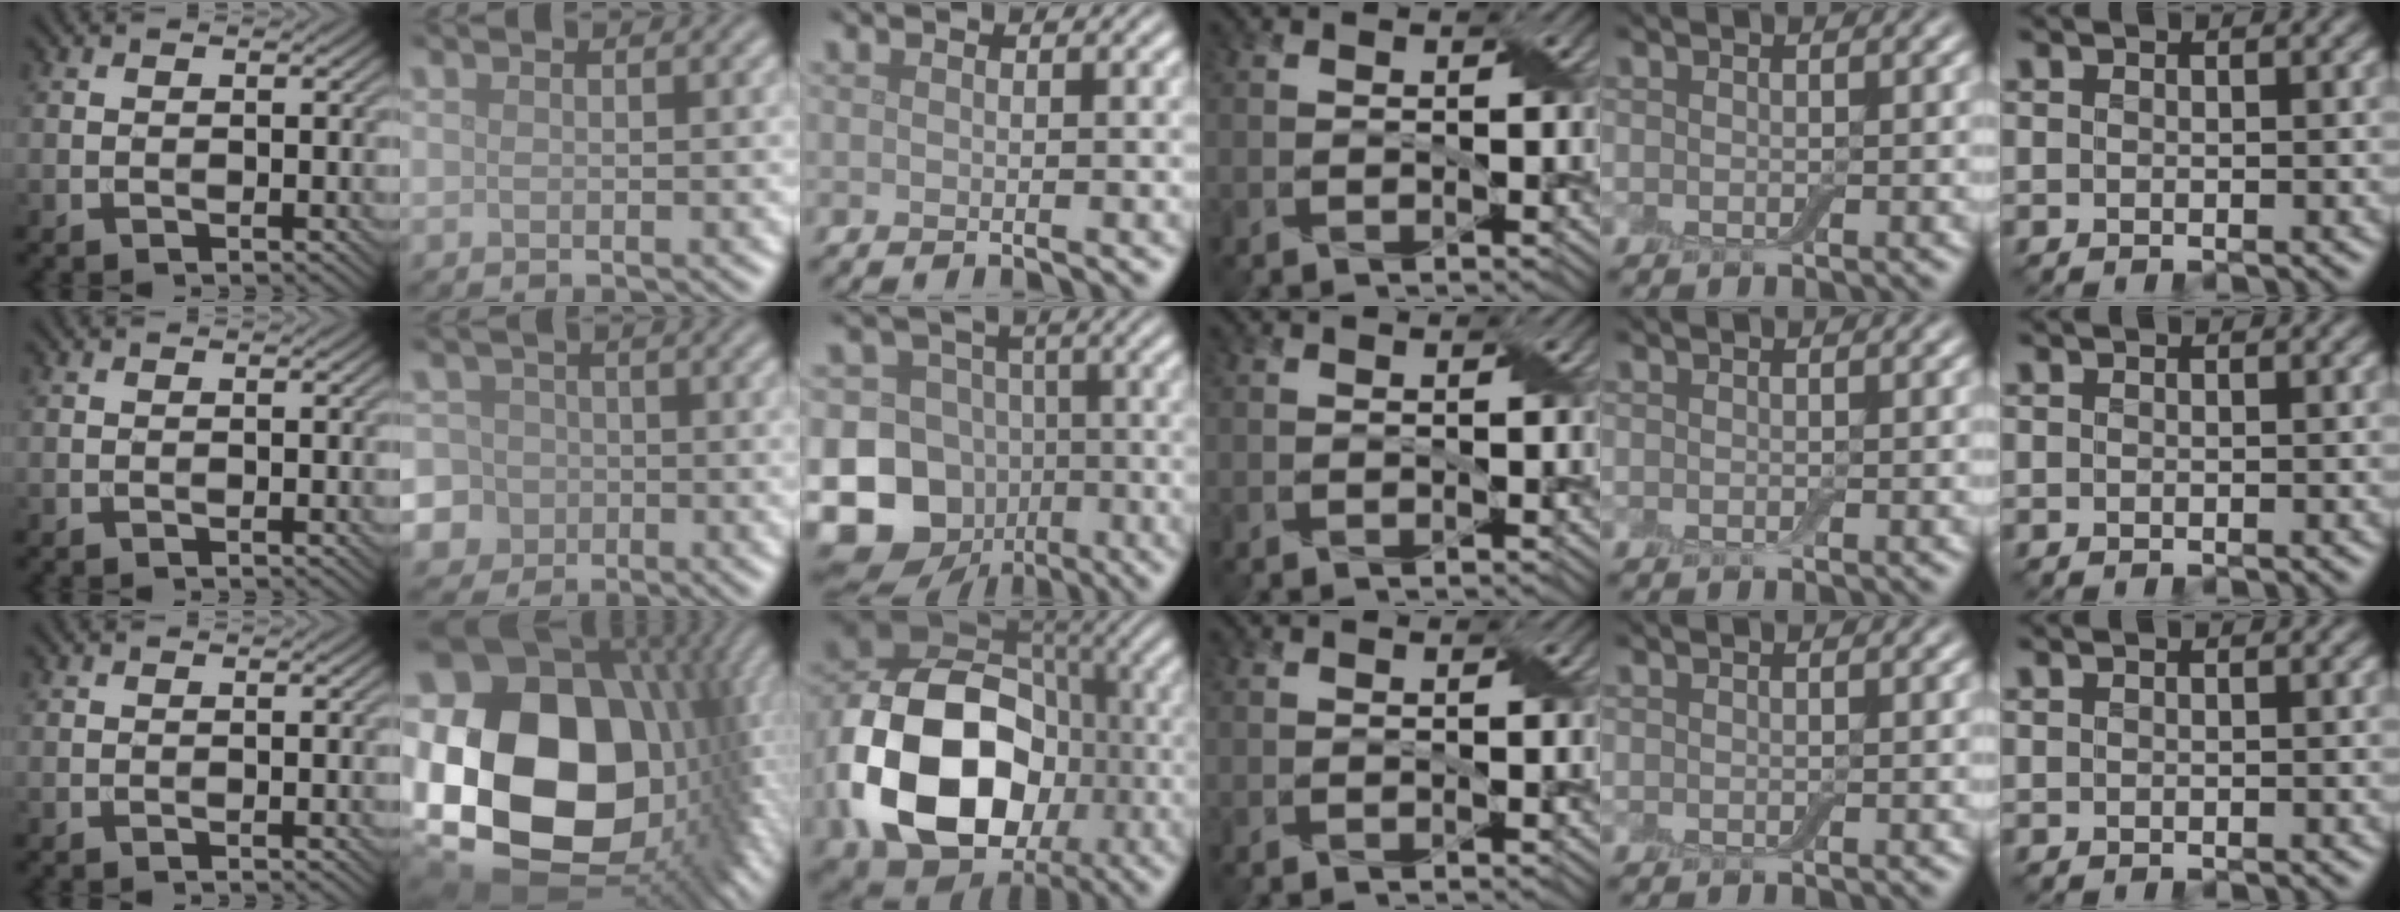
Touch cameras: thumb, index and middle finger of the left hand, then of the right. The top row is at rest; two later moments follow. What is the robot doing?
{"motion": "fold", "object": "aluminum foil"}